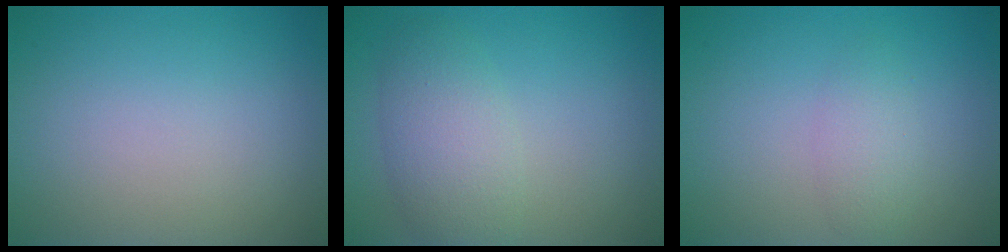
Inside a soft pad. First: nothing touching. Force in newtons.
{"total": 4.1, "press": 4.1, "slide": 0.1}
{"total": 1.9, "press": 1.9, "slide": 0.1}